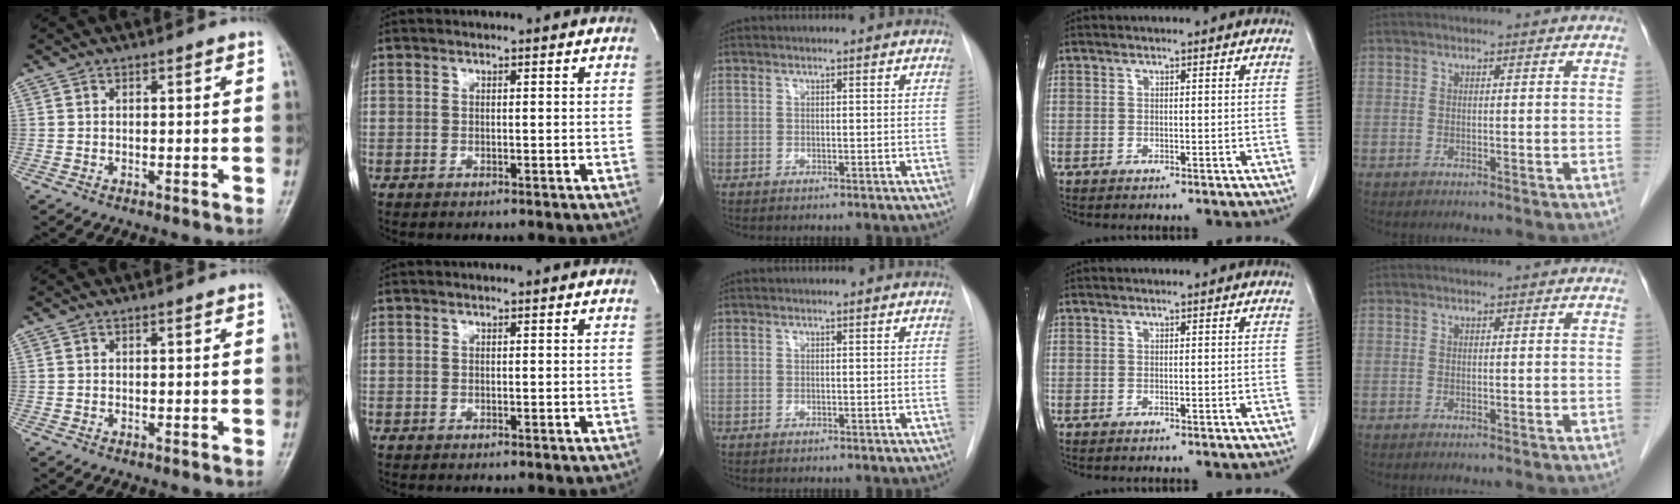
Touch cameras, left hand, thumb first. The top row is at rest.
{}